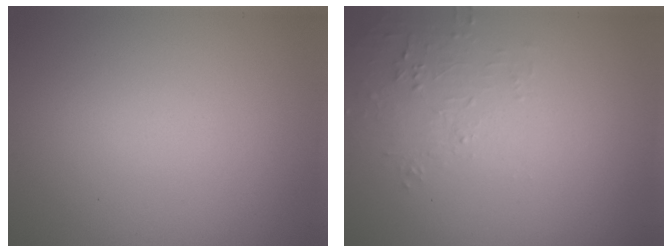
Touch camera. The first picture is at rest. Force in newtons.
{"total": 1.6, "press": 0.4, "slide": 1.6}